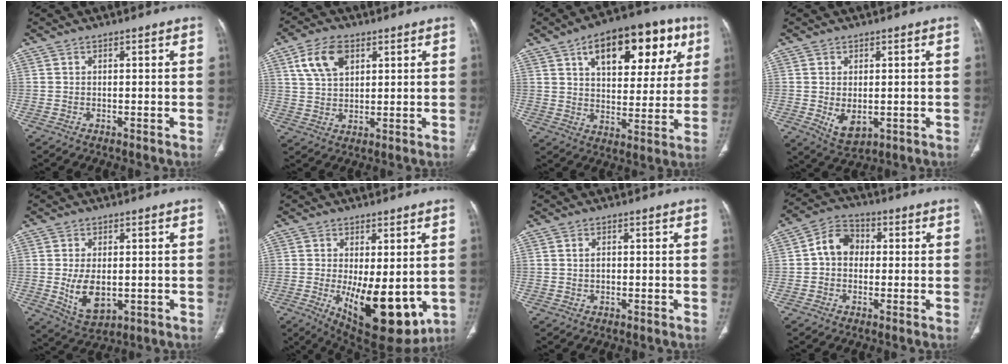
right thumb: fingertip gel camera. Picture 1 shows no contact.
{"total": 8.5, "force": [3.8, 5.1, 5.6], "torque": [-0.097, -0.007, 0.073]}
{"total": 21.6, "force": [9.4, 11.2, 15.9], "torque": [-0.181, -0.001, 0.140]}
{"total": 5.1, "force": [-0.8, 2.9, 4.1], "torque": [-0.069, -0.010, 0.003]}
{"total": 7.7, "force": [-0.7, 4.5, 6.2], "torque": [-0.104, -0.013, 0.001]}
{"total": 14.9, "force": [-2.7, 6.3, 13.2], "torque": [-0.181, -0.029, -0.018]}
{"total": 1.3, "force": [0.2, 0.8, 0.9], "torque": [-0.017, 0.003, 0.006]}
{"total": 6.8, "force": [0.2, 5.5, 4.1], "torque": [-0.054, 0.021, -0.009]}